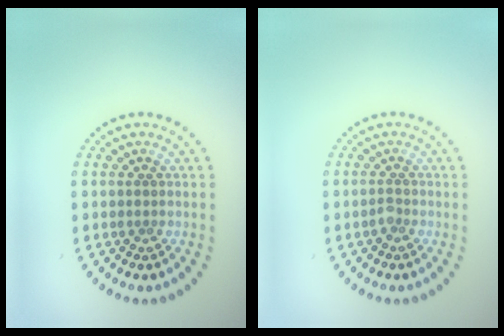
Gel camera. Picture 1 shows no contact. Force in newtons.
{"total": 0.8, "press": 0.5, "slide": 0.6}